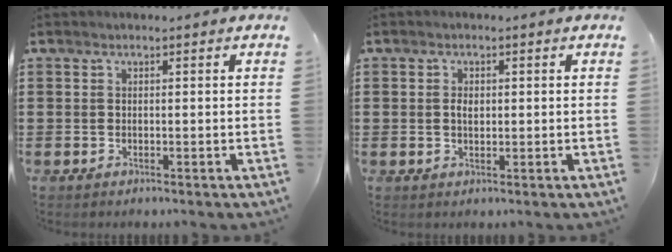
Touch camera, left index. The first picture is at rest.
{"total": 1.6, "force": [0.2, 0.9, 1.3], "torque": [-0.029, 0.006, 0.002]}